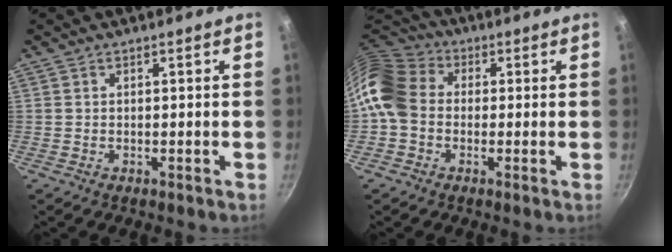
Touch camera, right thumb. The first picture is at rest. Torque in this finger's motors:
{"motor_torque": [0.22, 0.23, 0.49, -0.46, 0.41]}